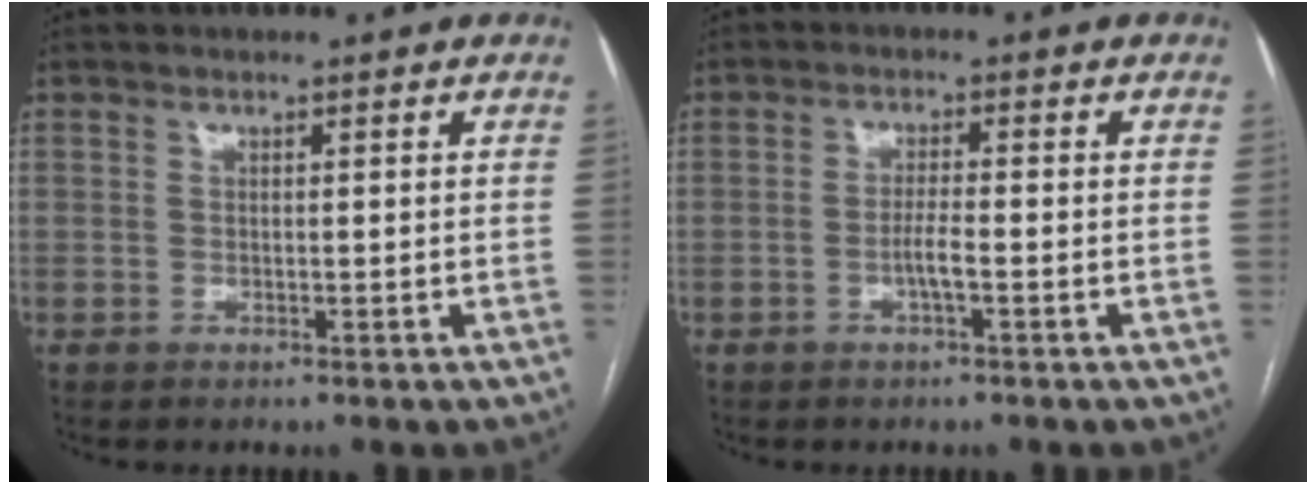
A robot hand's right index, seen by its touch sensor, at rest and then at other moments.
{"total": 2.5, "force": [-1.0, 0.0, 2.3], "torque": [-0.045, 0.000, -0.020]}